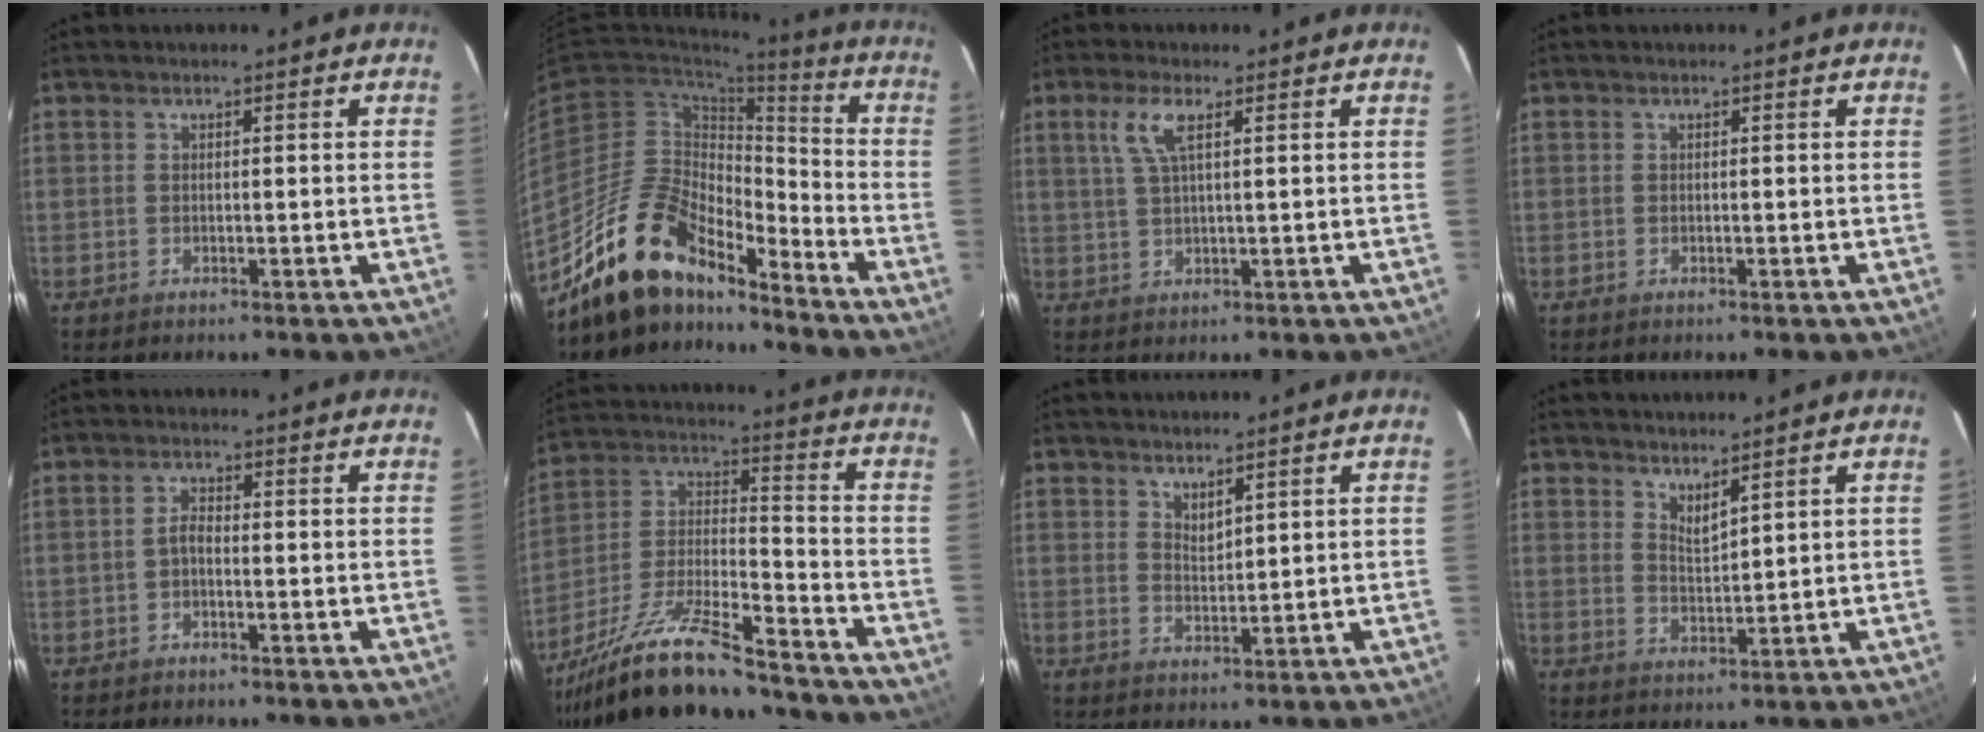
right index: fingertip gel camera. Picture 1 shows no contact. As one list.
[{"total": 16.9, "force": [-14.4, 5.7, 6.8], "torque": [-0.132, 0.015, -0.259]}, {"total": 4.6, "force": [2.0, 1.0, 4.1], "torque": [-0.086, 0.004, 0.042]}, {"total": 0.0}, {"total": 1.7, "force": [-0.9, 0.8, 1.2], "torque": [-0.025, 0.006, -0.019]}, {"total": 22.2, "force": [-17.8, 4.7, 12.3], "torque": [-0.243, -0.013, -0.296]}, {"total": 2.7, "force": [2.3, 0.7, 1.2], "torque": [-0.018, -0.001, 0.041]}, {"total": 3.4, "force": [3.0, 0.5, 1.6], "torque": [-0.027, -0.006, 0.050]}]